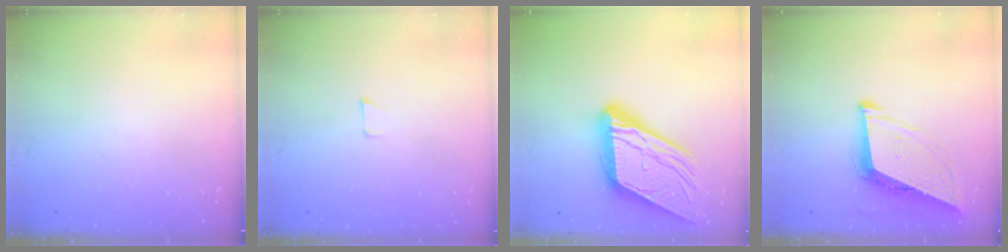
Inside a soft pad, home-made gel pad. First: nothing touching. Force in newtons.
{"total": 2.7, "press": 2.7, "slide": 0.2}
{"total": 20.7, "press": 20.6, "slide": 2.1}
{"total": 8.7, "press": 8.4, "slide": 2.4}